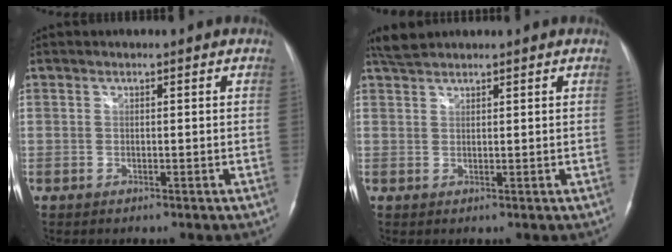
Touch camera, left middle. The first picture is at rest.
{"total": 2.6, "force": [2.5, 0.3, 0.6], "torque": [-0.018, 0.013, 0.050]}